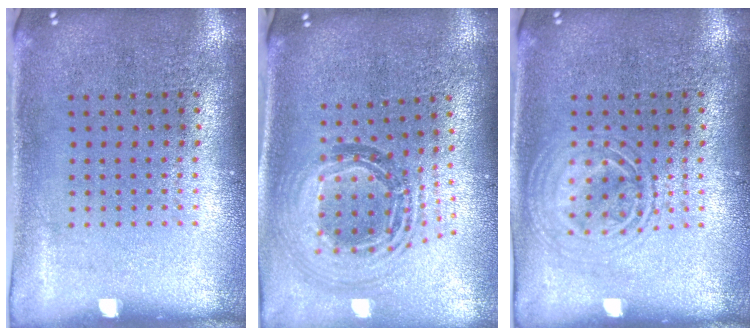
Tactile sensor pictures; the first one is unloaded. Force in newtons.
{"total": 1.3, "press": 1.2, "slide": 0.6}
{"total": 2.4, "press": 2.4, "slide": 0.3}